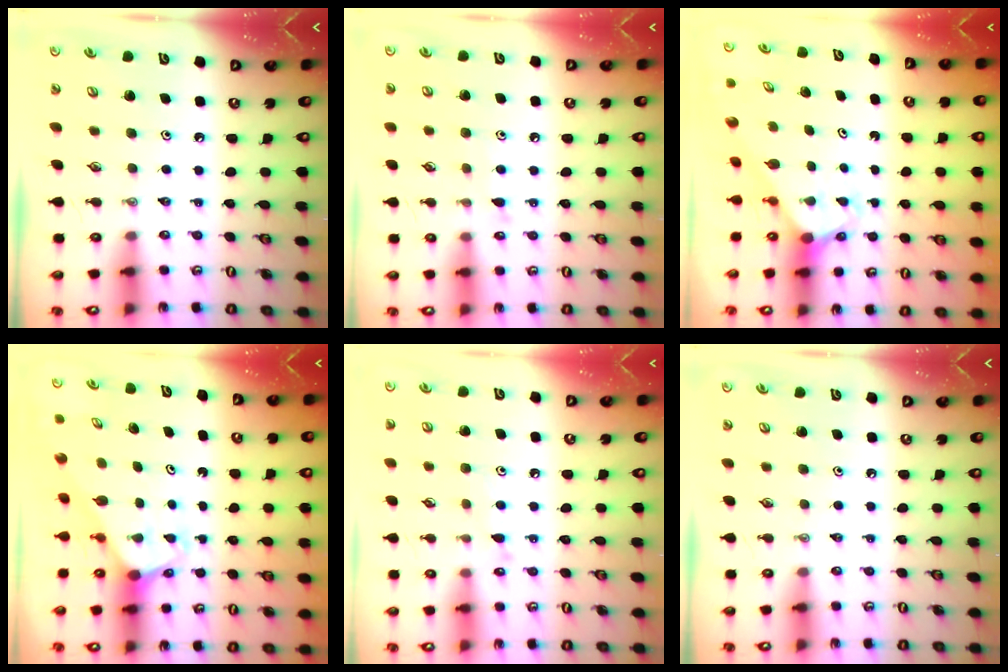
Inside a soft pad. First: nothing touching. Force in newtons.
{"total": 4.9, "press": 4.9, "slide": 0.6}
{"total": 2.8, "press": 2.8, "slide": 0.2}
{"total": 1.8, "press": 1.8, "slide": 0.1}
{"total": 8.6, "press": 8.6, "slide": 0.6}
{"total": 0.0}